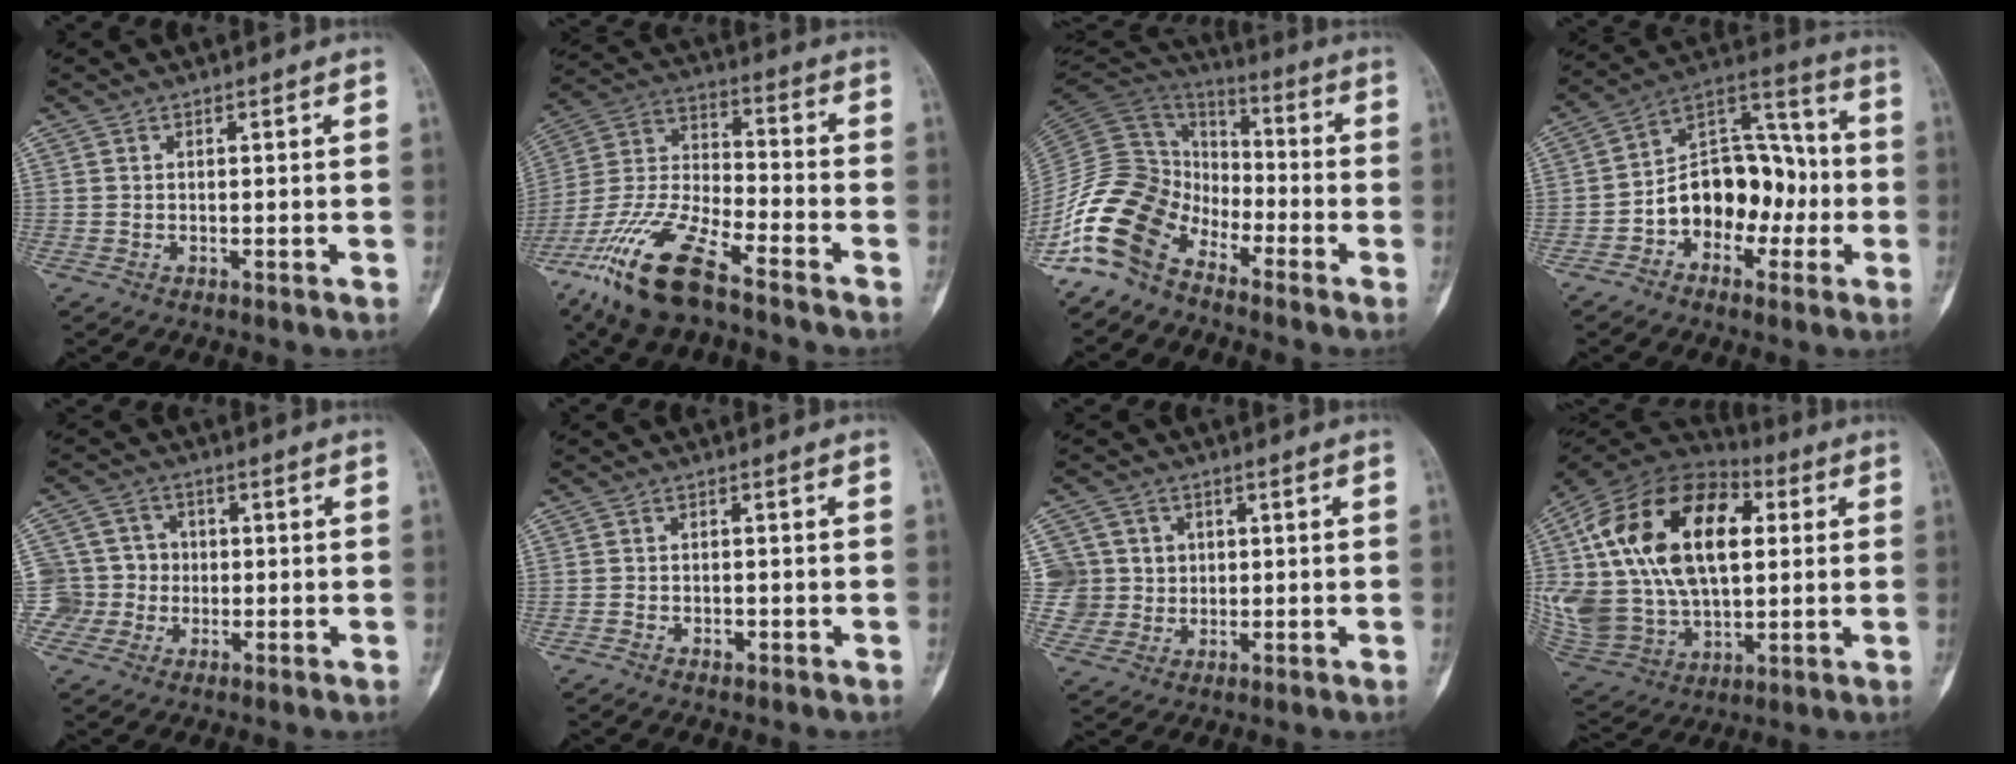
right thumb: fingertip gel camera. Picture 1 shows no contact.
{"total": 18.1, "force": [-11.9, 5.5, 12.5], "torque": [-0.274, 0.042, -0.230]}
{"total": 15.3, "force": [-9.8, 9.4, 7.1], "torque": [-0.134, 0.083, -0.201]}
{"total": 15.7, "force": [-3.6, 10.8, 10.9], "torque": [-0.130, 0.058, -0.066]}
{"total": 7.2, "force": [-1.0, 7.1, 0.5], "torque": [0.023, 0.020, -0.024]}
{"total": 1.3, "force": [-0.6, 0.9, 0.6], "torque": [-0.009, 0.006, -0.010]}
{"total": 7.6, "force": [1.4, 7.5, 0.9], "torque": [0.018, 0.008, 0.027]}
{"total": 34.8, "force": [7.2, 21.5, 26.4], "torque": [-0.537, 0.034, 0.143]}